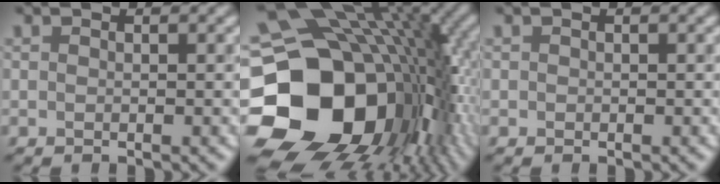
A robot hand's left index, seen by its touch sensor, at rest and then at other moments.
{"total": 21.0, "force": [-3.3, 15.6, 13.6], "torque": [-0.273, -0.019, -0.043]}
{"total": 0.0}